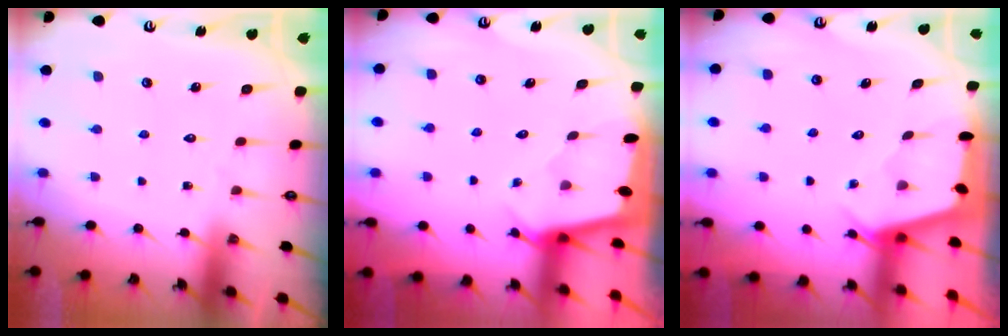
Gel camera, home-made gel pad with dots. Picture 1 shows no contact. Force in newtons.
{"total": 1.6, "press": 1.6, "slide": 0.2}
{"total": 2.5, "press": 2.5, "slide": 0.3}